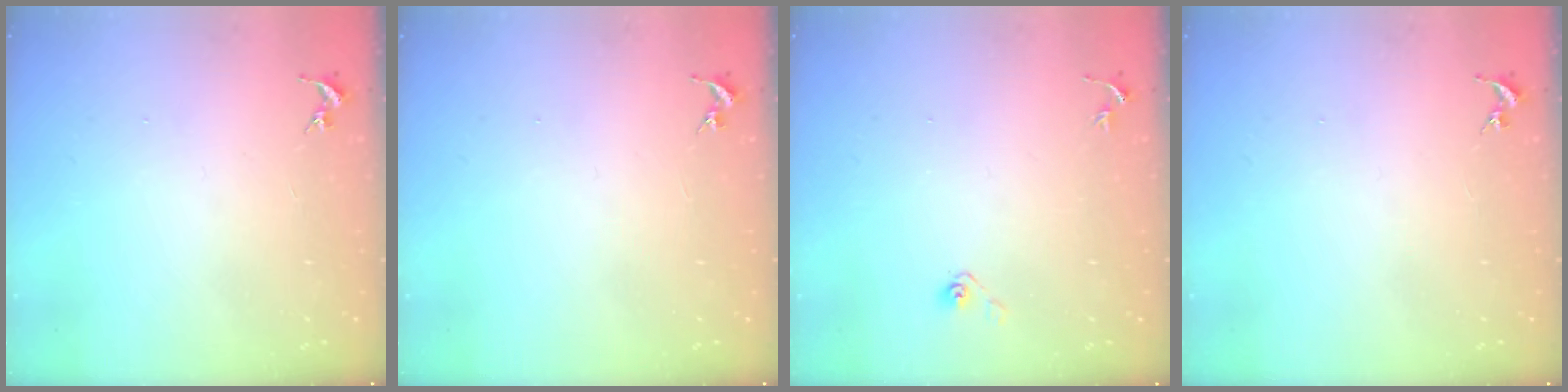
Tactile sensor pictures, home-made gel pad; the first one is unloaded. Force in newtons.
{"total": 0.0}
{"total": 3.6, "press": 3.0, "slide": 2.0}
{"total": 0.0}